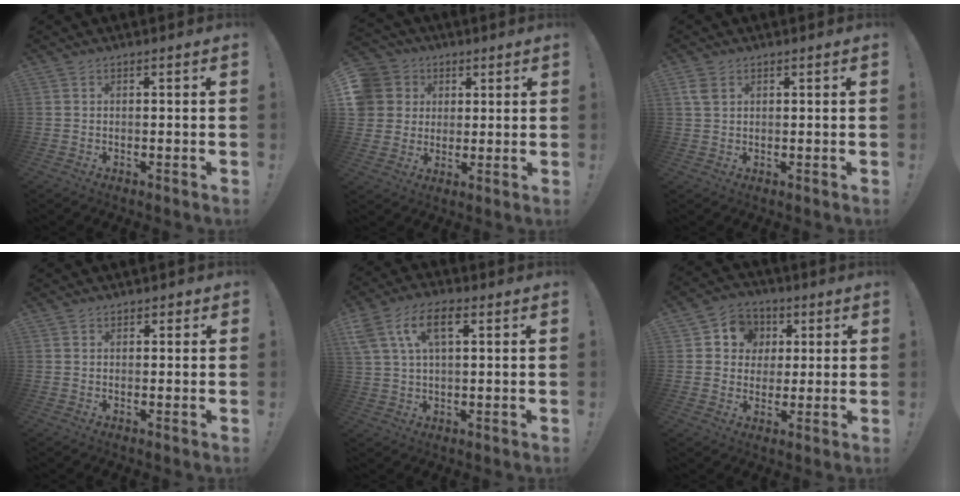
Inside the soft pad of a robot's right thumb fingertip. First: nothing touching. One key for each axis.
{"total": 11.1, "fx": 2.6, "fy": 10.2, "fz": 3.6, "tx": -0.052, "ty": -0.003, "tz": 0.059}
{"total": 3.5, "fx": 1.7, "fy": 2.0, "fz": 2.3, "tx": -0.040, "ty": -0.001, "tz": 0.033}
{"total": 0.7, "fx": 0.4, "fy": 0.5, "fz": 0.3, "tx": 0.006, "ty": -0.002, "tz": 0.005}
{"total": 10.4, "fx": 4.2, "fy": 5.5, "fz": 7.8, "tx": -0.139, "ty": 0.005, "tz": 0.077}
{"total": 8.5, "fx": 1.7, "fy": 7.9, "fz": 2.7, "tx": -0.037, "ty": -0.003, "tz": 0.038}